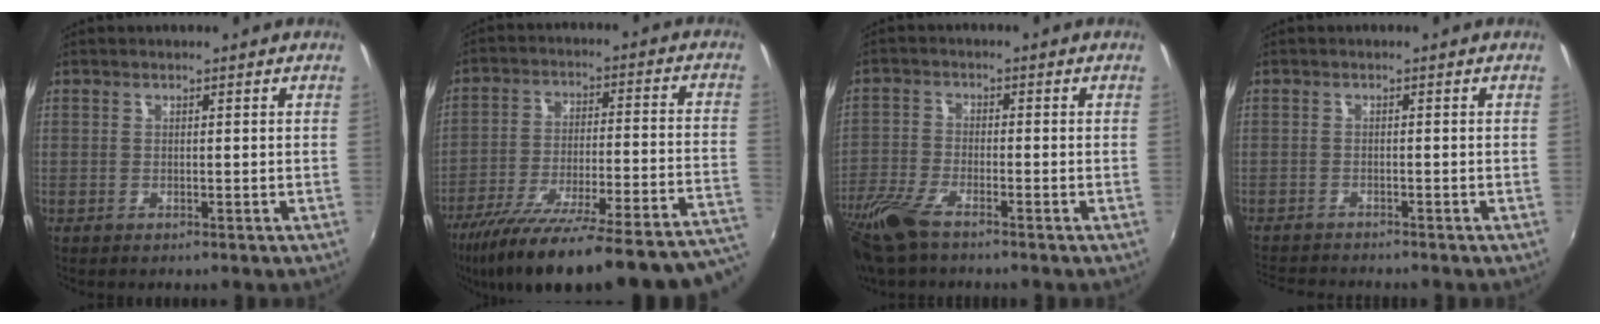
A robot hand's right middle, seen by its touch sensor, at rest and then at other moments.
{"total": 32.2, "force": [-27.0, 2.6, 17.2], "torque": [-0.237, -0.081, -0.384]}
{"total": 9.8, "force": [-7.2, 2.8, 6.0], "torque": [-0.152, -0.030, -0.150]}
{"total": 6.1, "force": [-5.8, 0.7, 1.8], "torque": [-0.053, -0.016, -0.096]}